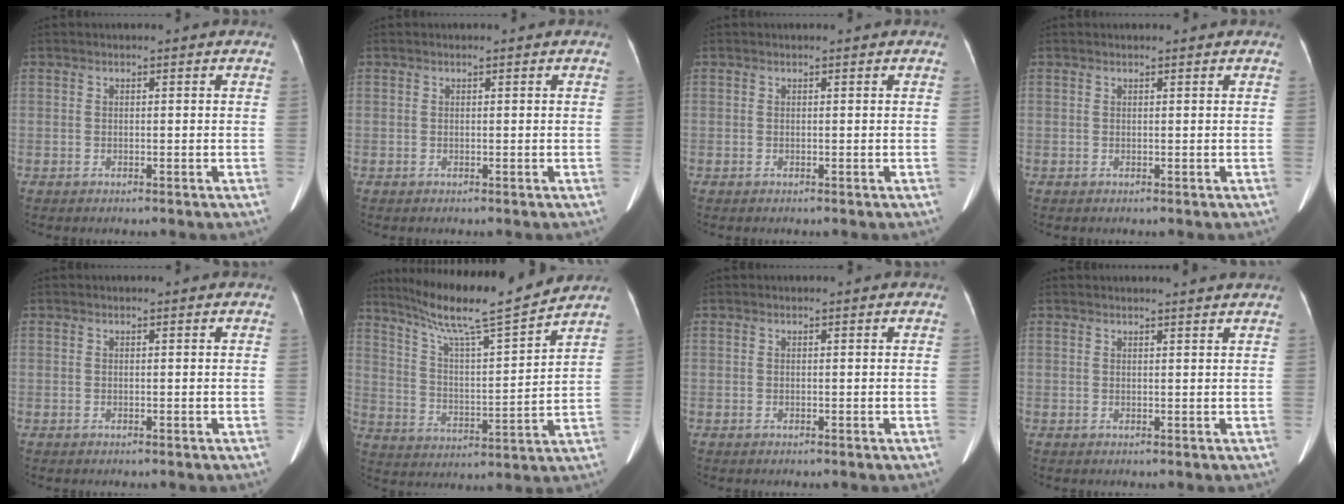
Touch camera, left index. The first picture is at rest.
{"total": 0.0}
{"total": 0.0}
{"total": 0.5, "force": [0.5, 0.0, 0.1], "torque": [-0.002, 0.008, 0.009]}
{"total": 0.0}
{"total": 15.5, "force": [13.8, -1.0, 6.9], "torque": [-0.125, -0.008, 0.229]}
{"total": 0.0}
{"total": 3.8, "force": [3.6, -0.4, 1.0], "torque": [-0.012, 0.006, 0.038]}